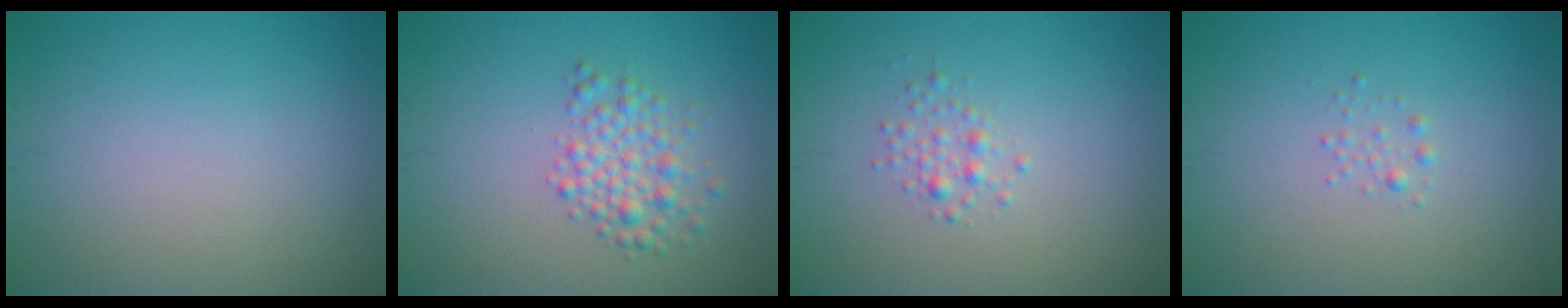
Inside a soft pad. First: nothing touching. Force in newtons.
{"total": 2.9, "press": 2.9, "slide": 0.1}
{"total": 1.3, "press": 1.3, "slide": 0.0}
{"total": 0.7, "press": 0.7, "slide": 0.0}